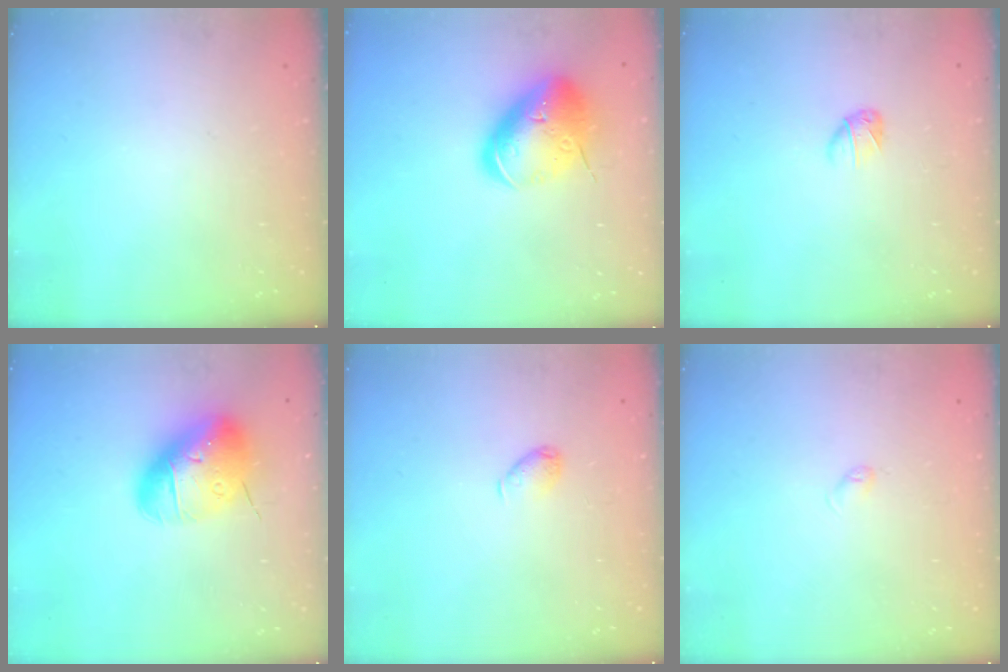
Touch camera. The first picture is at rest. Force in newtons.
{"total": 18.4, "press": 18.1, "slide": 3.1}
{"total": 3.0, "press": 2.9, "slide": 0.7}
{"total": 17.2, "press": 17.0, "slide": 2.8}
{"total": 4.9, "press": 4.9, "slide": 0.6}
{"total": 2.7, "press": 2.6, "slide": 0.4}